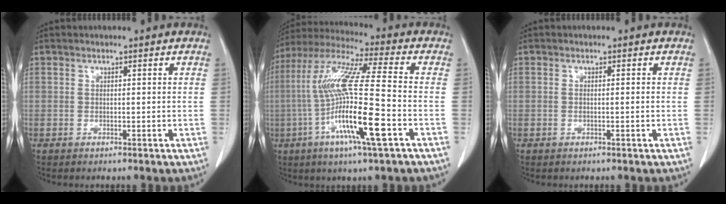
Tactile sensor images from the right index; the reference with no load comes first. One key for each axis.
{"total": 17.7, "fx": -4.7, "fy": 0.0, "fz": 17.1, "tx": -0.351, "ty": -0.016, "tz": -0.094}
{"total": 0.8, "fx": -0.1, "fy": 0.1, "fz": 0.7, "tx": -0.016, "ty": -0.002, "tz": 0.001}